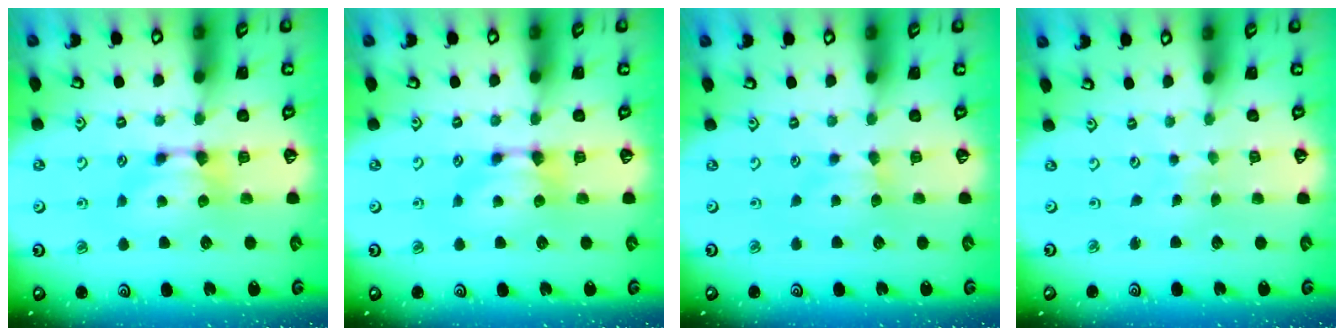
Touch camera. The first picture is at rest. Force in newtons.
{"total": 0.0}
{"total": 2.1, "press": 2.0, "slide": 0.5}
{"total": 5.6, "press": 5.6, "slide": 0.3}